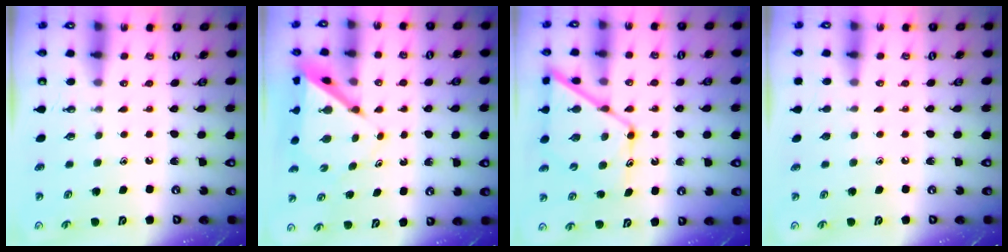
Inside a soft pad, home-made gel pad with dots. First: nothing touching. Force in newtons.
{"total": 6.4, "press": 6.4, "slide": 0.4}
{"total": 13.6, "press": 13.6, "slide": 1.1}
{"total": 0.0}